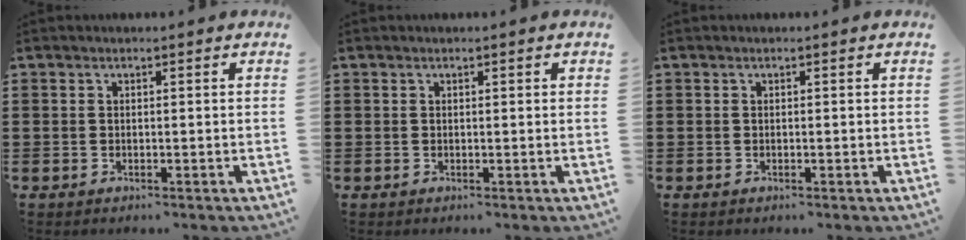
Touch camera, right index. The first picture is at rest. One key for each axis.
{"total": 0.0}
{"total": 0.0}